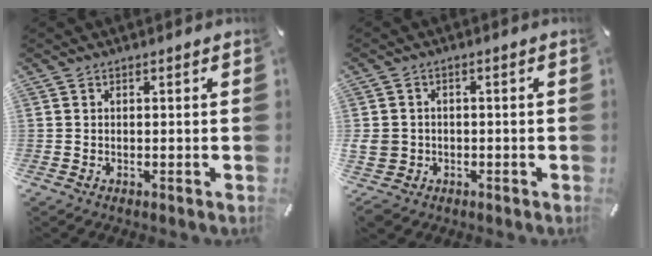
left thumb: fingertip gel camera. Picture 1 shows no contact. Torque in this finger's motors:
{"motor_torque": [1.94, 2.17, 0.44, 0.21, 0.45]}